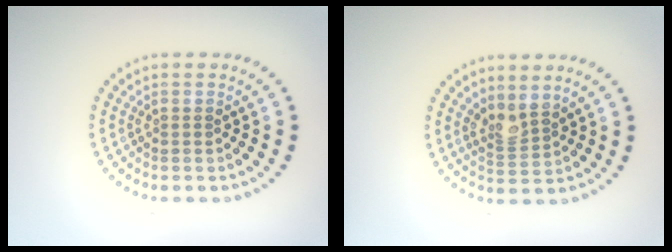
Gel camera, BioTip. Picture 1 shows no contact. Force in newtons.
{"total": 2.1, "press": 1.5, "slide": 1.4}